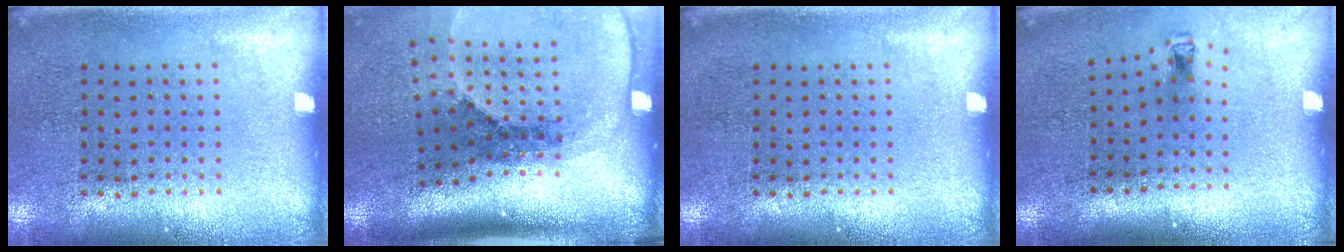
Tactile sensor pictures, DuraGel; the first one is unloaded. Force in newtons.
{"total": 2.6, "press": 1.9, "slide": 1.8}
{"total": 0.0}
{"total": 0.6, "press": 0.3, "slide": 0.5}